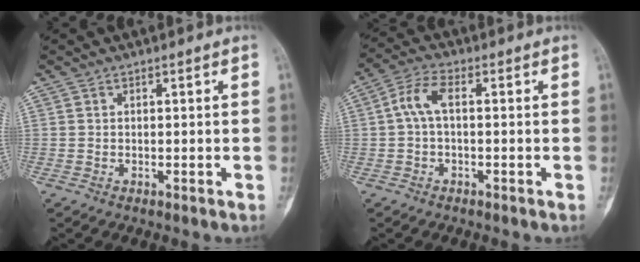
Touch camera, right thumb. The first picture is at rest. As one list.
[{"total": 5.3, "force": [0.2, 2.5, 4.6], "torque": [-0.100, 0.017, -0.005]}]